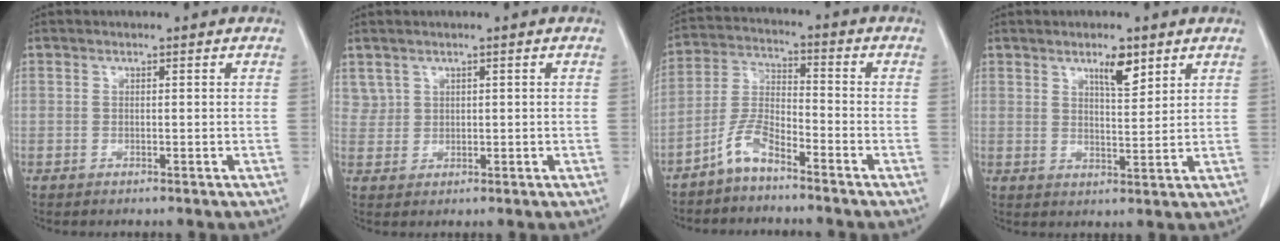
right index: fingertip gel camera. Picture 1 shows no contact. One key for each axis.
{"total": 2.1, "fx": 1.3, "fy": 1.6, "fz": -0.1, "tx": 0.014, "ty": 0.007, "tz": 0.022}
{"total": 6.1, "fx": -4.7, "fy": 1.5, "fz": 3.6, "tx": -0.089, "ty": -0.002, "tz": -0.100}
{"total": 4.6, "fx": 3.0, "fy": 1.2, "fz": 3.4, "tx": -0.059, "ty": -0.002, "tz": 0.050}